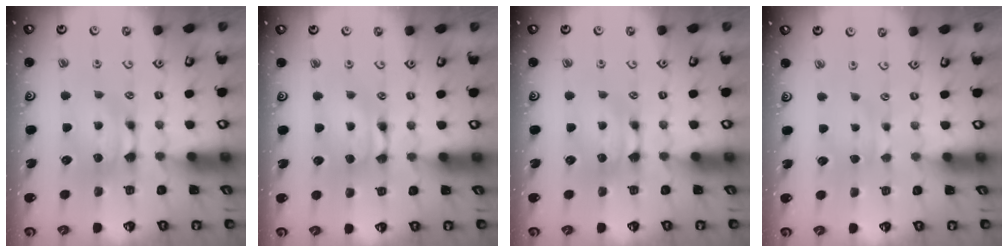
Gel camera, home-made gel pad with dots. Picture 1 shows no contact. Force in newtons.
{"total": 1.6, "press": 1.6, "slide": 0.1}
{"total": 0.0}
{"total": 2.1, "press": 2.0, "slide": 0.4}